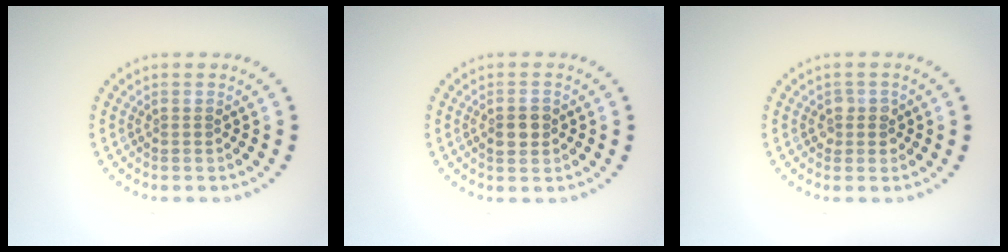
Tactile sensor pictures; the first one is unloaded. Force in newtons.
{"total": 2.4, "press": 2.4, "slide": 0.0}
{"total": 1.4, "press": 1.3, "slide": 0.5}